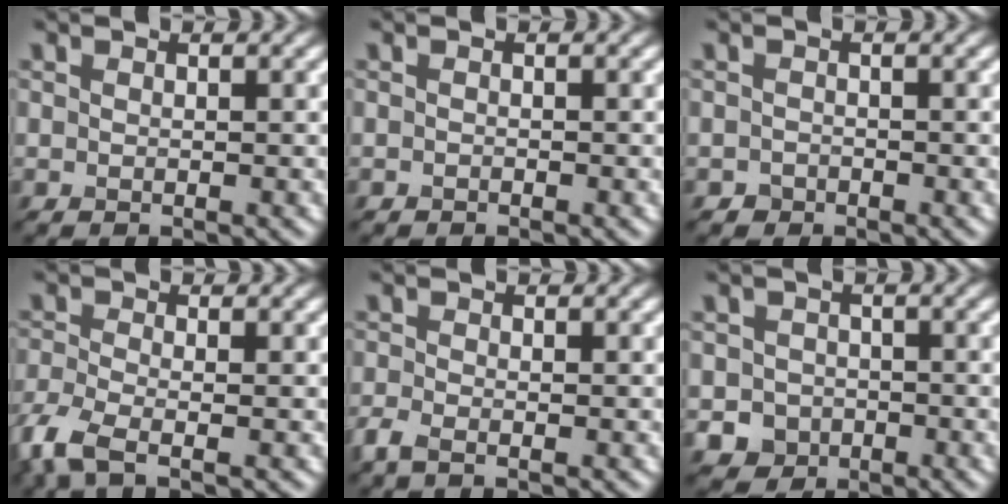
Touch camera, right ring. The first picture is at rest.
{"total": 0.0}
{"total": 0.9, "force": [-0.6, 0.6, 0.0], "torque": [0.006, 0.001, -0.011]}
{"total": 4.4, "force": [-2.7, 1.5, 3.1], "torque": [-0.082, -0.015, -0.070]}
{"total": 1.7, "force": [-1.2, 0.6, 1.1], "torque": [-0.033, -0.008, -0.033]}
{"total": 3.0, "force": [-1.2, 2.6, 0.6], "torque": [0.006, 0.000, -0.021]}